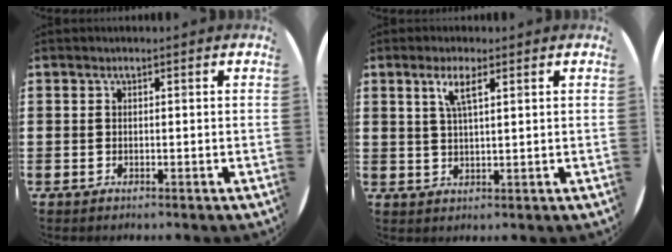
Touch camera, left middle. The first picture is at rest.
{"total": 3.7, "force": [2.1, 0.7, 3.0], "torque": [-0.056, 0.003, 0.033]}